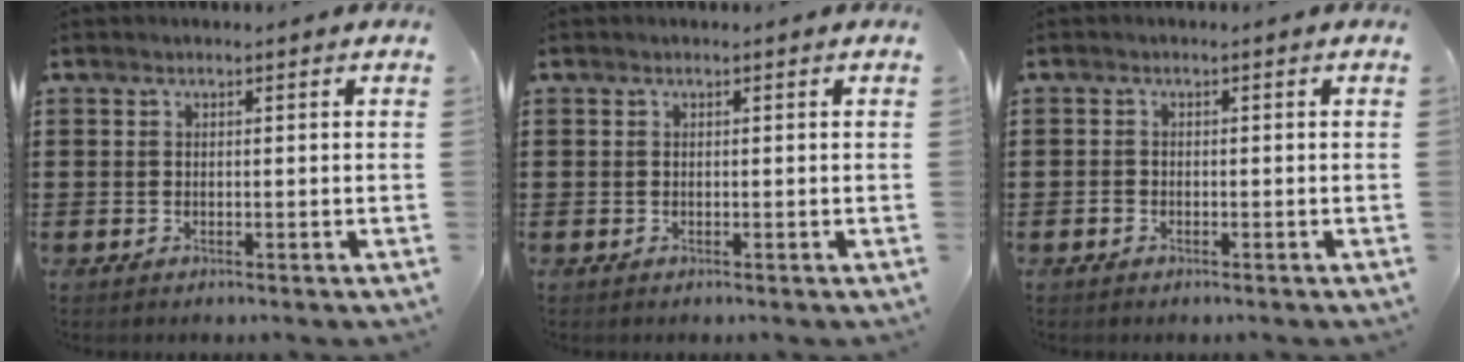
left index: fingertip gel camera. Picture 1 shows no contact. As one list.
[{"total": 0.0}, {"total": 1.0, "force": [-0.7, 0.7, 0.3], "torque": [-0.008, 0.000, -0.014]}]